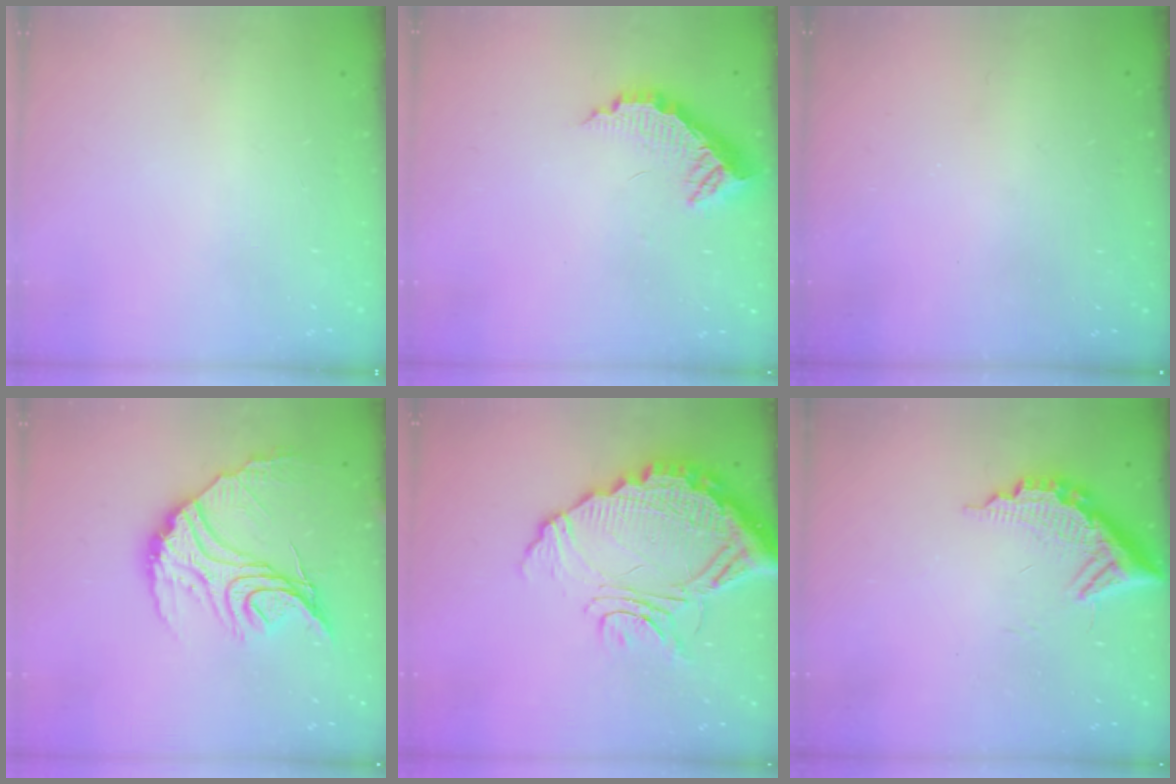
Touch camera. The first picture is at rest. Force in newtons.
{"total": 11.0, "press": 11.0, "slide": 0.7}
{"total": 3.3, "press": 3.3, "slide": 0.1}
{"total": 20.4, "press": 20.3, "slide": 1.4}
{"total": 19.6, "press": 19.5, "slide": 1.7}
{"total": 11.8, "press": 11.8, "slide": 1.0}